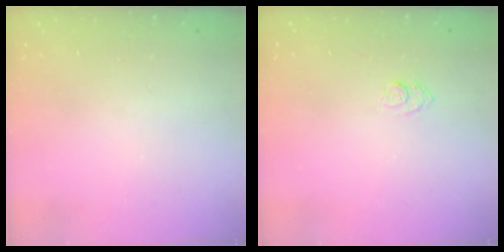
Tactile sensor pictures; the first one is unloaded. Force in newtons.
{"total": 5.0, "press": 5.0, "slide": 0.5}